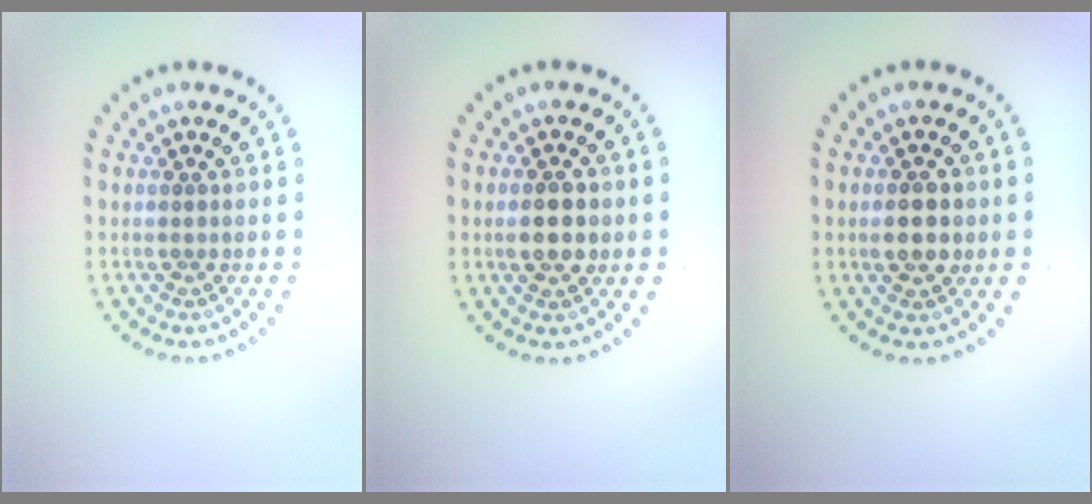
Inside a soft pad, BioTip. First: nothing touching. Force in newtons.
{"total": 2.9, "press": 2.9, "slide": 0.2}
{"total": 2.7, "press": 2.7, "slide": 0.3}